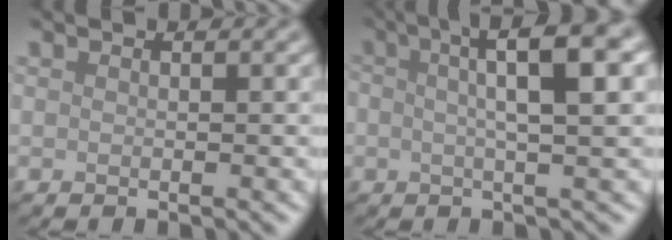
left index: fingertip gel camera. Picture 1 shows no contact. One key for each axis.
{"total": 6.7, "fx": 1.6, "fy": 1.5, "fz": 6.4, "tx": -0.075, "ty": 0.019, "tz": 0.018}